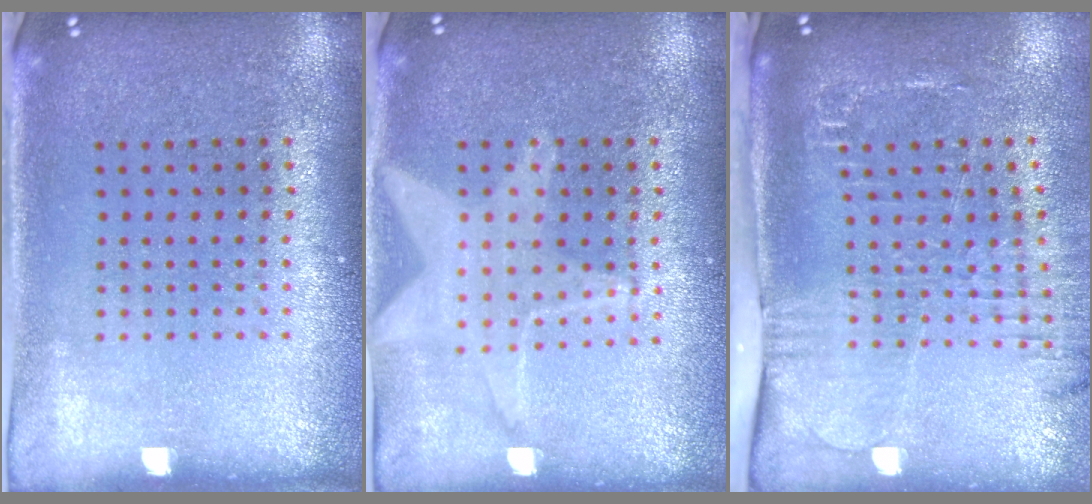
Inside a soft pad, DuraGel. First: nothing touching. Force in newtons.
{"total": 1.6, "press": 1.5, "slide": 0.6}
{"total": 2.6, "press": 2.0, "slide": 1.6}